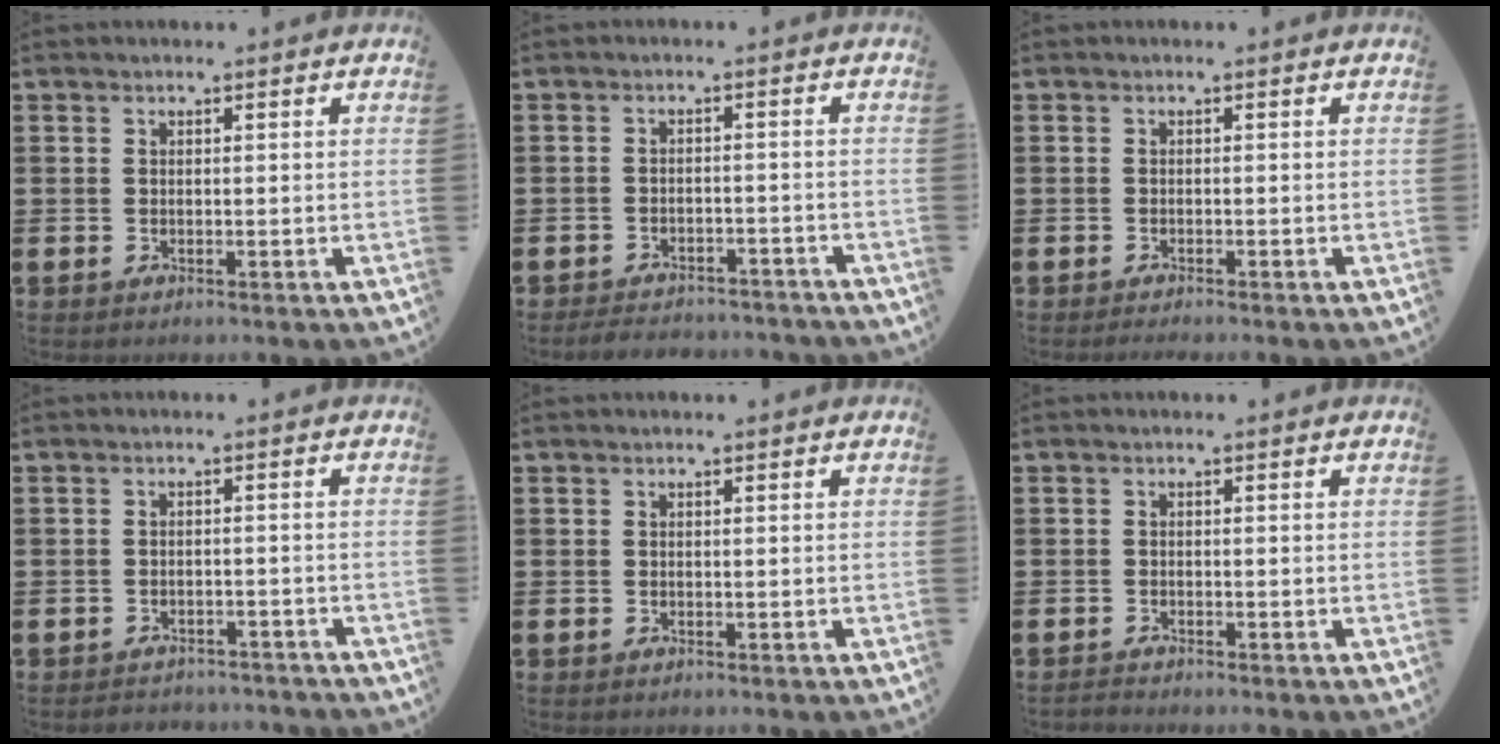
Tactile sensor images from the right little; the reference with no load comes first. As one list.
[{"total": 2.3, "force": [-2.3, 0.2, 0.1], "torque": [-0.007, 0.003, -0.050]}, {"total": 0.5, "force": [-0.5, -0.1, 0.3], "torque": [-0.004, -0.003, -0.009]}, {"total": 1.6, "force": [-1.6, 0.1, -0.2], "torque": [-0.002, 0.004, -0.036]}, {"total": 0.0}, {"total": 0.6, "force": [-0.6, 0.0, 0.0], "torque": [-0.001, -0.002, -0.013]}]